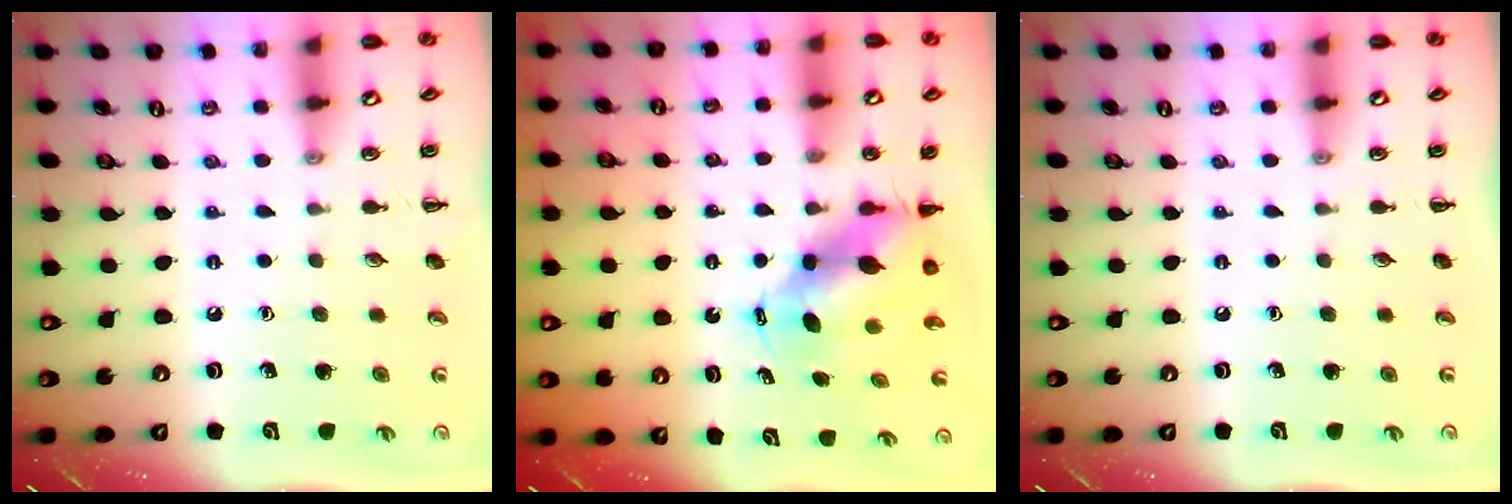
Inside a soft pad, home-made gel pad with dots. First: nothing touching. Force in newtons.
{"total": 6.7, "press": 6.5, "slide": 1.4}
{"total": 0.0}